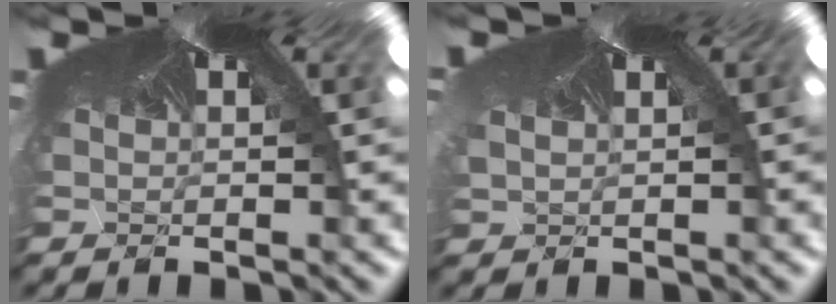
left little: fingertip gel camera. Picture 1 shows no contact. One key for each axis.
{"total": 1.4, "fx": 0.4, "fy": 0.5, "fz": 1.3, "tx": -0.043, "ty": 0.004, "tz": 0.015}